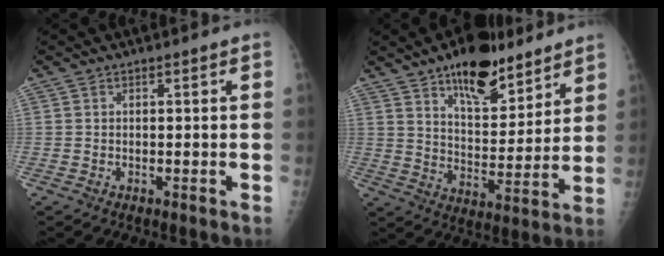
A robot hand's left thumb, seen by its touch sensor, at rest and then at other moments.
{"total": 15.8, "force": [10.8, 6.8, 9.3], "torque": [-0.096, -0.064, 0.173]}